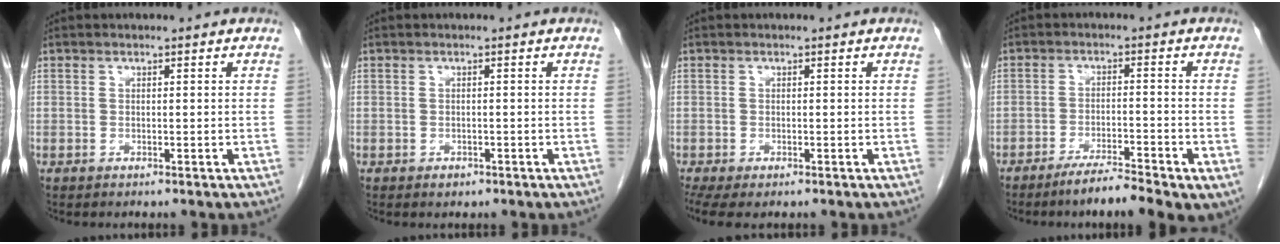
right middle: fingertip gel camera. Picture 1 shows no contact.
{"total": 0.9, "force": [-0.6, 0.6, 0.3], "torque": [-0.008, 0.001, -0.004]}
{"total": 5.6, "force": [-3.6, 2.4, 3.5], "torque": [-0.077, -0.016, -0.059]}
{"total": 7.5, "force": [-4.8, 0.9, 5.7], "torque": [-0.091, -0.008, -0.076]}